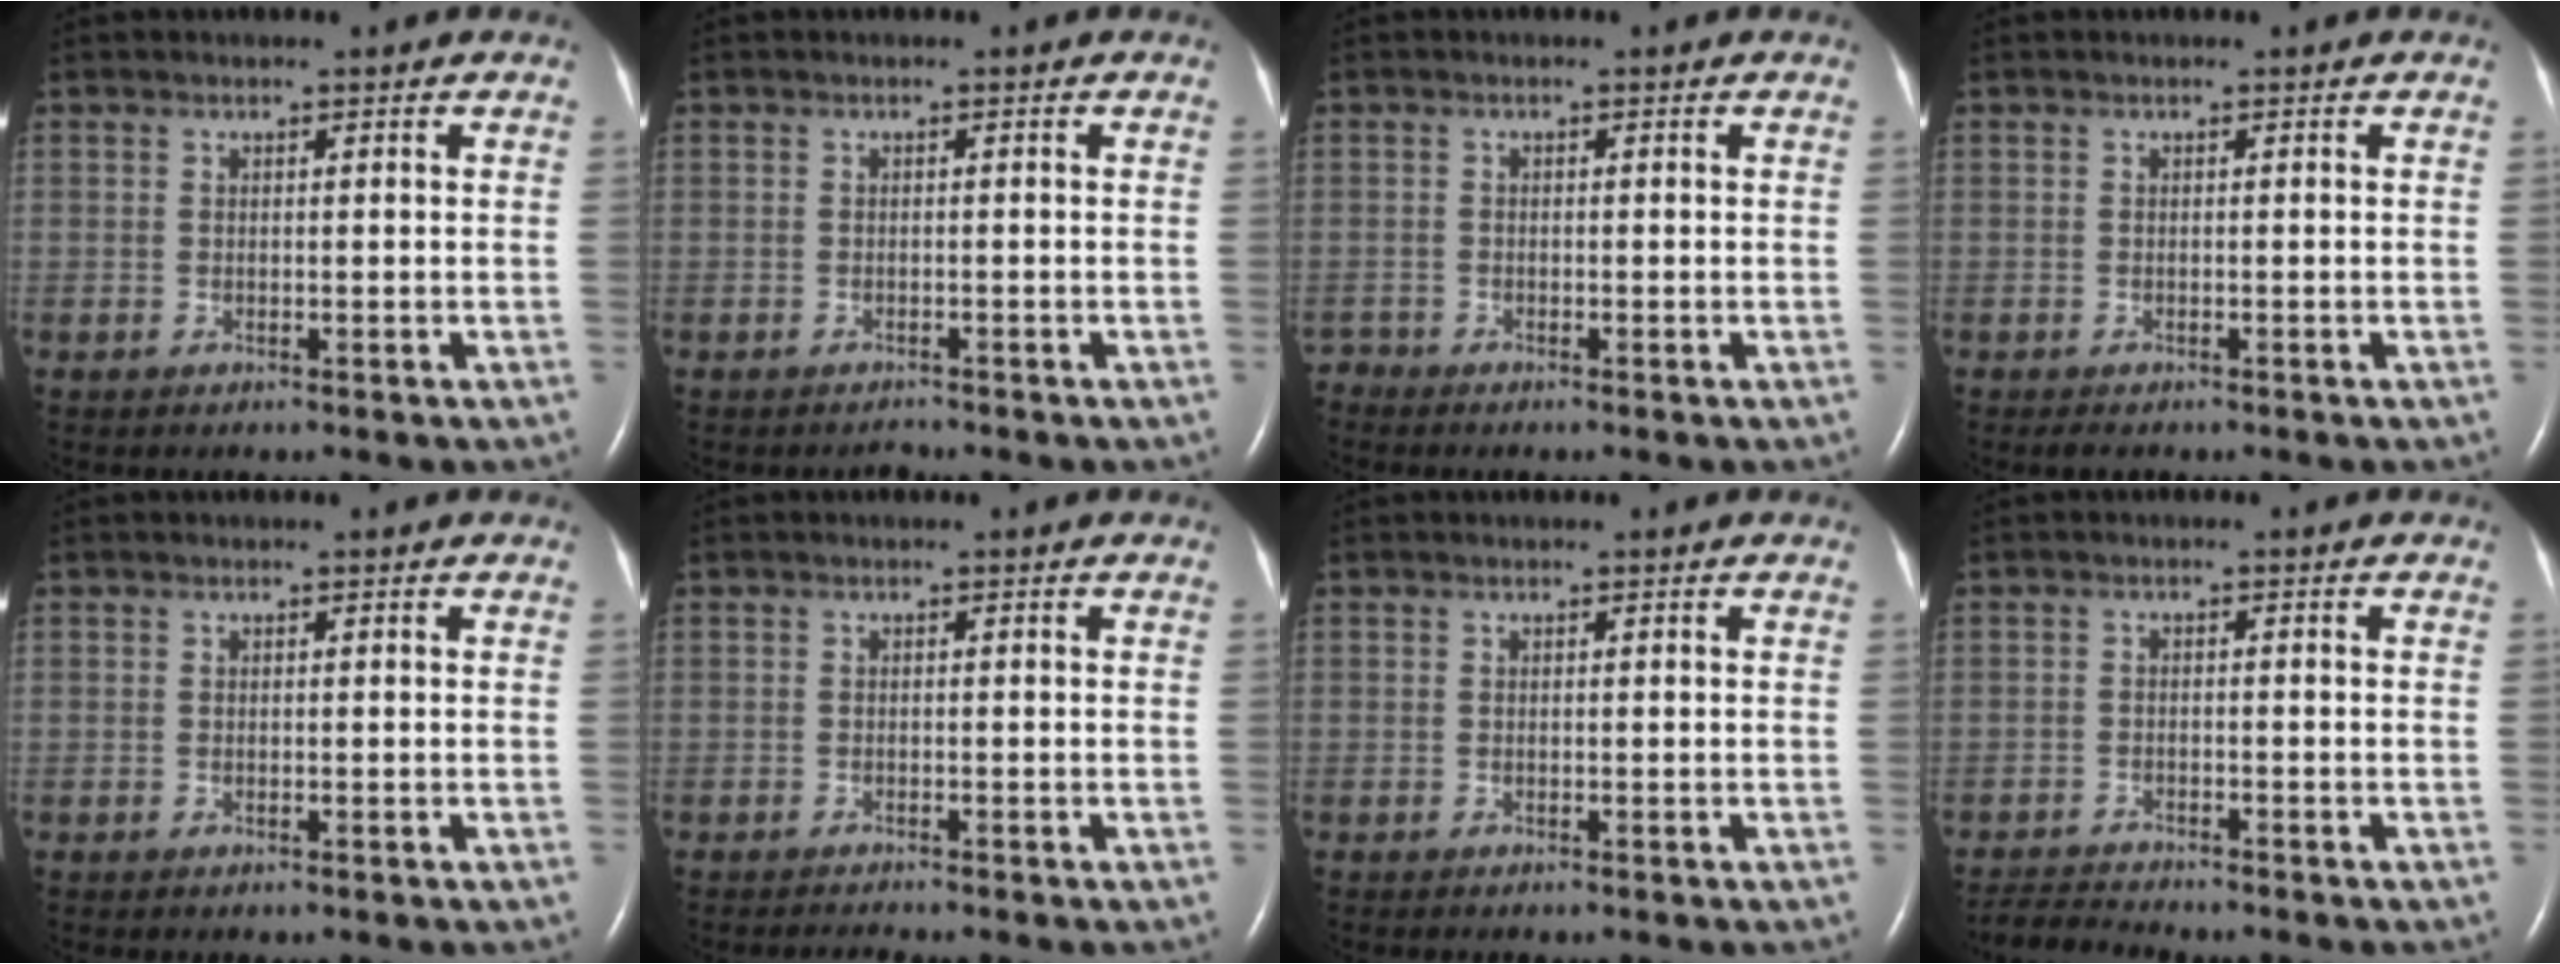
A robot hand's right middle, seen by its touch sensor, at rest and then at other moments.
{"total": 0.7, "force": [-0.7, 0.0, -0.1], "torque": [-0.001, -0.005, -0.011]}
{"total": 0.9, "force": [-0.8, -0.1, -0.4], "torque": [0.012, -0.005, -0.014]}
{"total": 0.9, "force": [-0.7, 0.4, 0.4], "torque": [-0.011, -0.003, -0.008]}
{"total": 0.0}
{"total": 1.1, "force": [-1.0, -0.5, 0.0], "torque": [-0.008, -0.006, -0.017]}
{"total": 0.0}
{"total": 3.5, "force": [-3.5, -0.5, 0.1], "torque": [-0.006, -0.021, -0.062]}